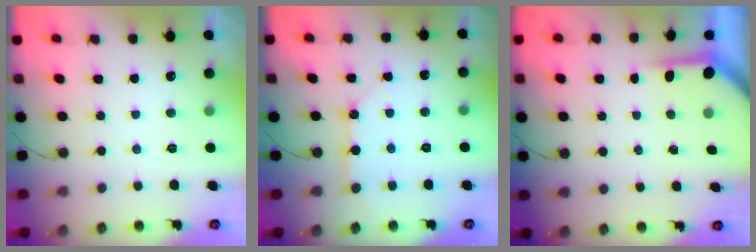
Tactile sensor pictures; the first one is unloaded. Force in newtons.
{"total": 2.6, "press": 2.6, "slide": 0.3}
{"total": 3.7, "press": 3.7, "slide": 0.4}